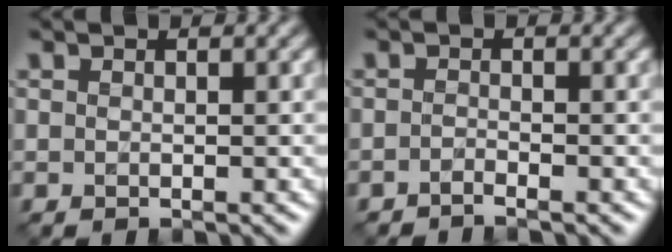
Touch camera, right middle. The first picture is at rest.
{"total": 1.1, "force": [-1.1, 0.0, 0.2], "torque": [-0.002, -0.006, -0.023]}